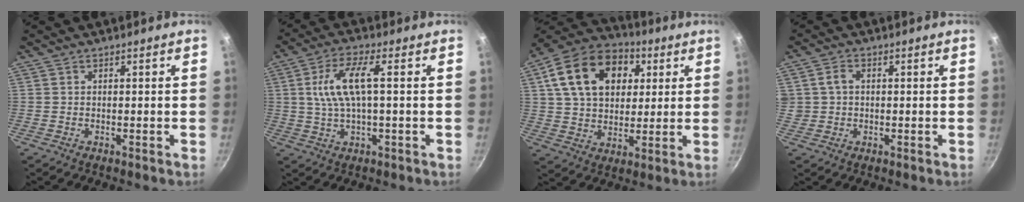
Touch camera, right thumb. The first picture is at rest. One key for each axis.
{"total": 9.2, "fx": 1.1, "fy": 2.8, "fz": 8.7, "tx": -0.182, "ty": 0.013, "tz": 0.023}
{"total": 21.2, "fx": 6.5, "fy": 14.7, "fz": 13.8, "tx": -0.219, "ty": 0.008, "tz": 0.103}
{"total": 2.7, "fx": 0.0, "fy": 2.3, "fz": 1.4, "tx": -0.015, "ty": 0.012, "tz": 0.001}